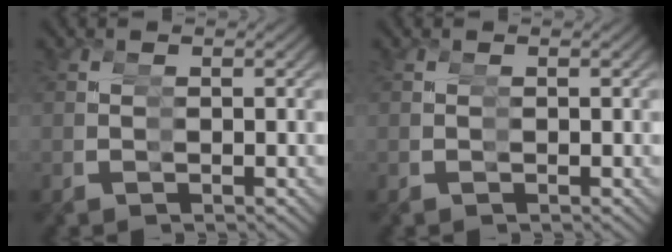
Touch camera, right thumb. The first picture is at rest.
{"total": 0.0}